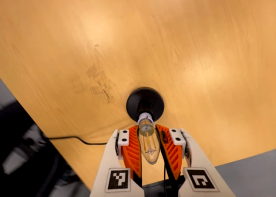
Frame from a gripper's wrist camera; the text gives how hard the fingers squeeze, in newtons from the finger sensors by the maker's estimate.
{"total": 18.5, "left": 18.1, "right": 19.0}